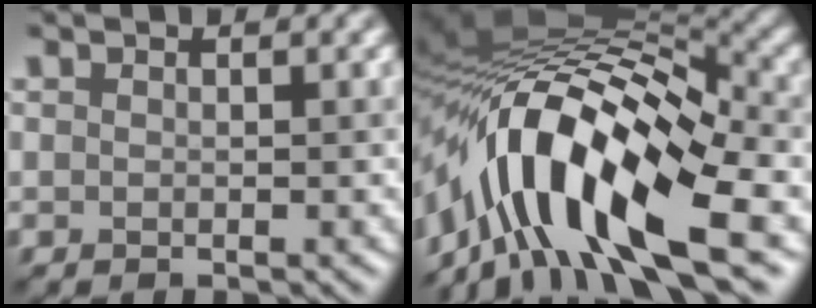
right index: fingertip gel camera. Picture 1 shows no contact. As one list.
[{"total": 14.3, "force": [-5.0, 5.5, 12.2], "torque": [-0.208, 0.024, -0.091]}]